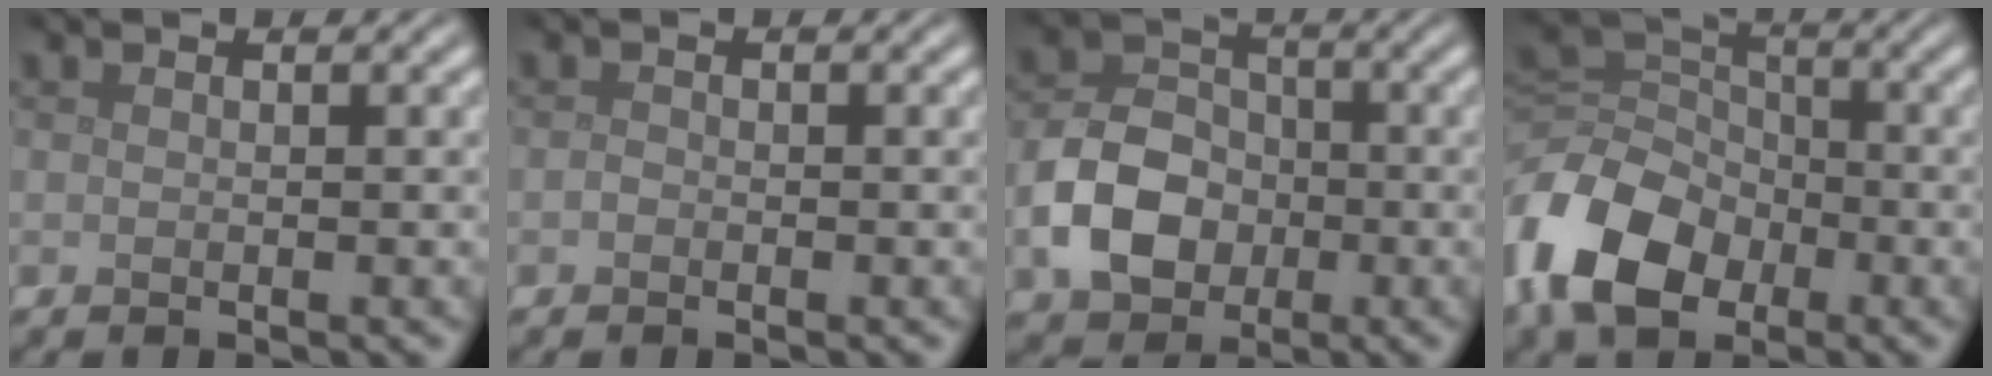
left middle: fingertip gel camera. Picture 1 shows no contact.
{"total": 0.5, "force": [-0.3, 0.4, 0.2], "torque": [-0.003, -0.001, -0.007]}
{"total": 6.2, "force": [-1.8, 4.7, 3.6], "torque": [-0.071, 0.002, -0.039]}
{"total": 9.3, "force": [-4.4, 6.2, 5.3], "torque": [-0.115, -0.008, -0.099]}